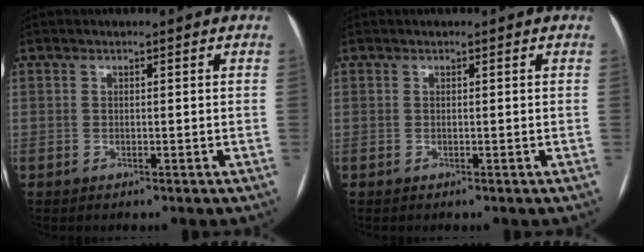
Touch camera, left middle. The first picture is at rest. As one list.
[{"total": 0.0}]